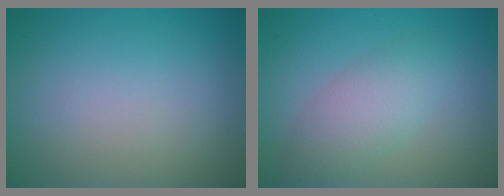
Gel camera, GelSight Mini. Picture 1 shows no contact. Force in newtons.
{"total": 3.6, "press": 3.6, "slide": 0.3}